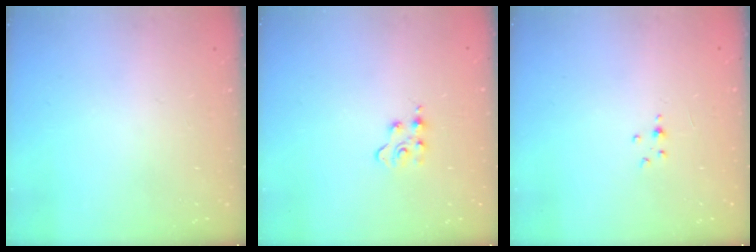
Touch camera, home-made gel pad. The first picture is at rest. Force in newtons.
{"total": 3.0, "press": 3.0, "slide": 0.3}
{"total": 1.5, "press": 1.5, "slide": 0.2}